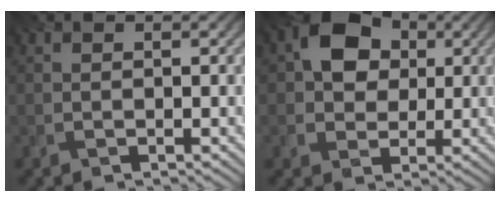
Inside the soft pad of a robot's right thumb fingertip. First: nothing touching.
{"total": 8.0, "force": [2.0, 6.2, 4.7], "torque": [-0.098, 0.014, 0.020]}